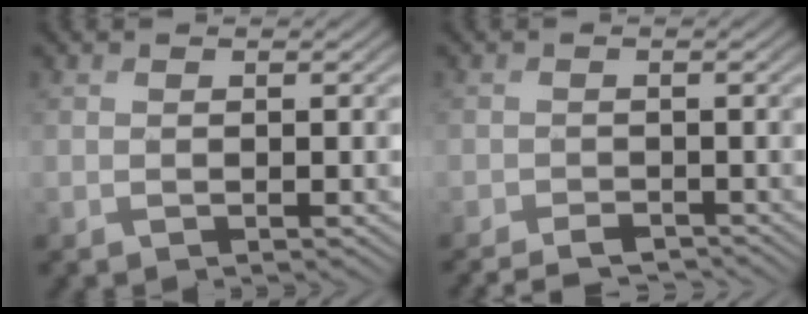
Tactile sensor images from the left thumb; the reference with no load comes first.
{"total": 3.6, "force": [-3.2, 1.3, 1.1], "torque": [-0.013, -0.012, -0.062]}